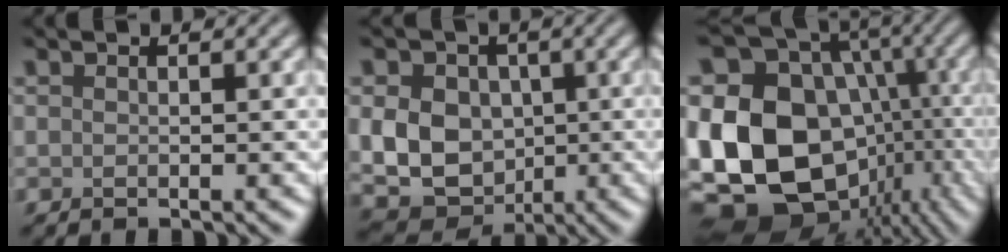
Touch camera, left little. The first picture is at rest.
{"total": 10.9, "force": [0.1, 9.1, 6.0], "torque": [-0.096, 0.007, -0.015]}
{"total": 21.7, "force": [-3.5, 17.5, 12.2], "torque": [-0.234, -0.020, -0.044]}